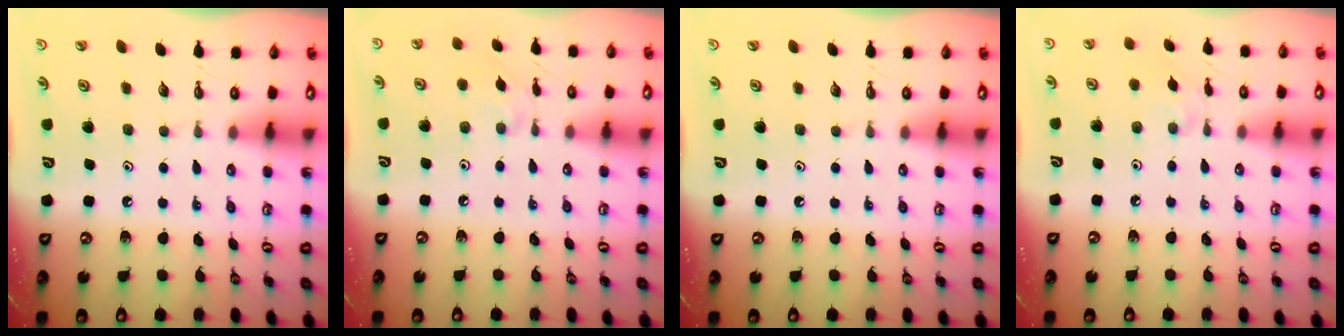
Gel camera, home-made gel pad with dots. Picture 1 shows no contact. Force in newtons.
{"total": 1.9, "press": 1.9, "slide": 0.5}
{"total": 0.0}
{"total": 1.9, "press": 1.9, "slide": 0.5}